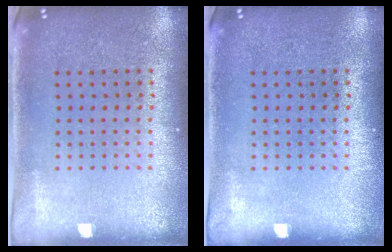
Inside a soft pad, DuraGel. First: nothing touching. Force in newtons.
{"total": 0.0}